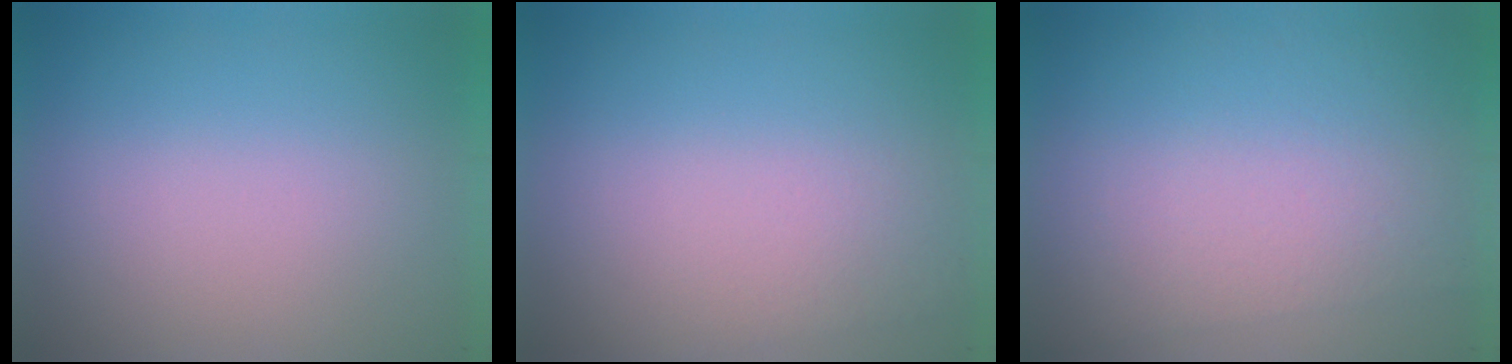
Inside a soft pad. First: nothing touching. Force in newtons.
{"total": 1.0}
{"total": 2.8}